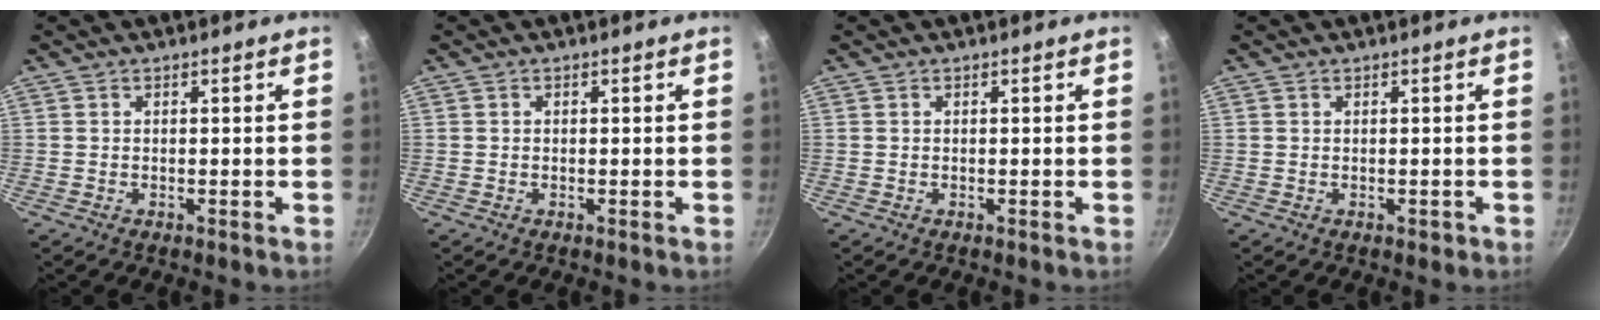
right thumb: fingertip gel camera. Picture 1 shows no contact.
{"total": 0.0}
{"total": 0.0}
{"total": 0.9, "force": [0.0, 0.8, 0.5], "torque": [0.001, 0.002, -0.001]}